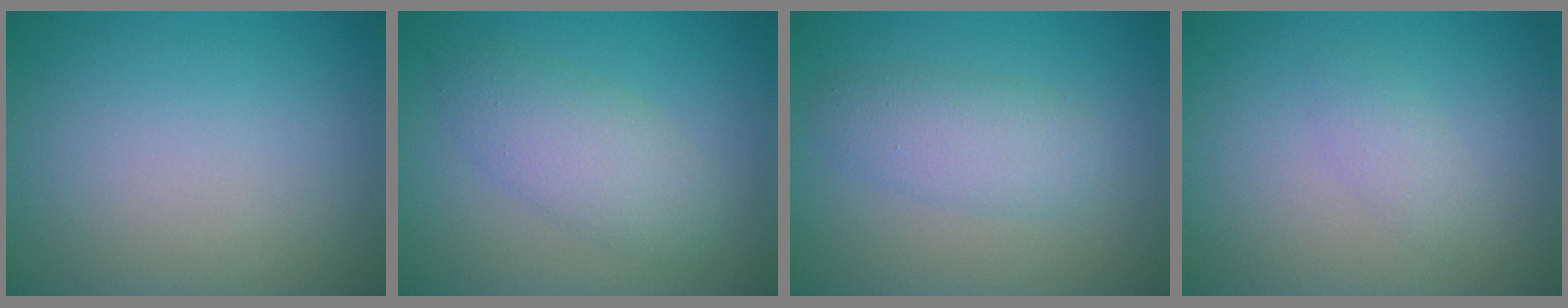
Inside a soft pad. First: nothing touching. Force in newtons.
{"total": 3.8, "press": 3.8, "slide": 0.1}
{"total": 2.4, "press": 2.3, "slide": 0.1}
{"total": 2.5, "press": 2.4, "slide": 0.3}